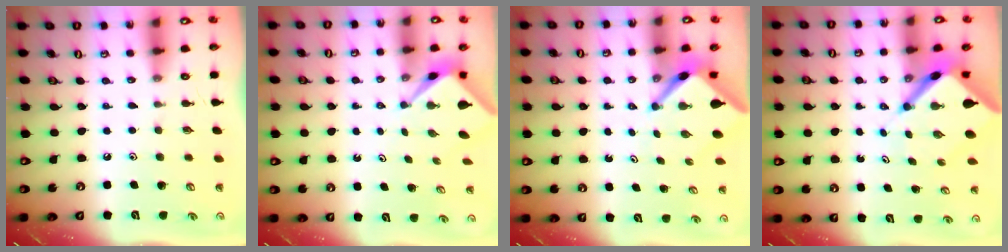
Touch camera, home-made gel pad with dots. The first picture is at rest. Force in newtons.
{"total": 2.2, "press": 2.1, "slide": 0.2}
{"total": 3.9, "press": 3.9, "slide": 0.2}
{"total": 7.5, "press": 7.5, "slide": 0.5}